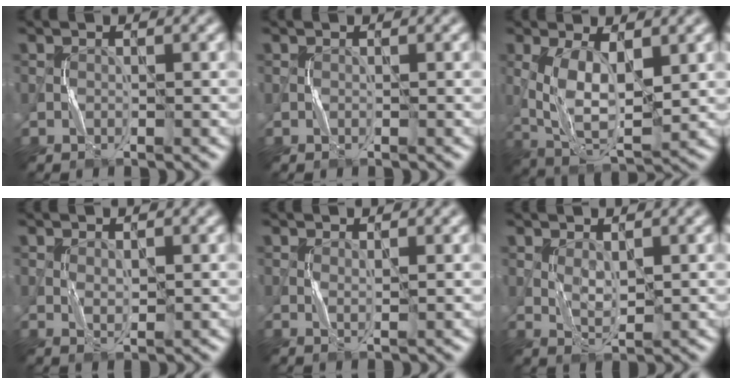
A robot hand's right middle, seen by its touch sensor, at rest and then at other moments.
{"total": 0.0}
{"total": 6.5, "force": [1.0, 2.8, 5.8], "torque": [-0.121, -0.006, 0.023]}
{"total": 1.3, "force": [0.6, 0.6, 1.1], "torque": [-0.021, -0.003, 0.015]}
{"total": 0.8, "force": [0.6, 0.0, 0.6], "torque": [-0.012, -0.001, 0.011]}
{"total": 2.1, "force": [0.9, 0.9, 1.6], "torque": [-0.033, -0.003, 0.022]}